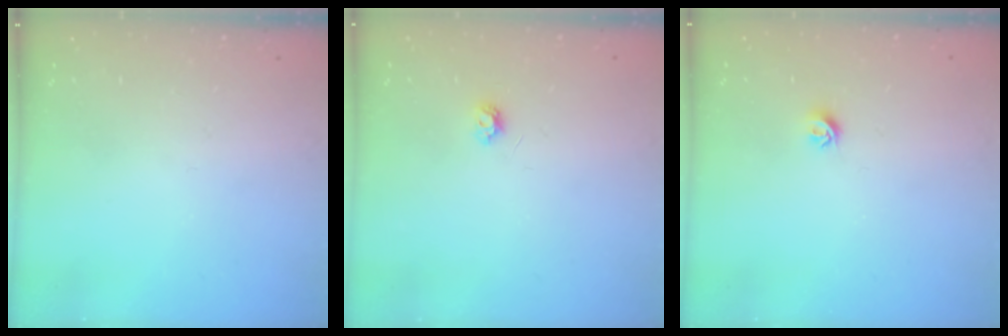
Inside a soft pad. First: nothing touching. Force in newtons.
{"total": 3.9, "press": 3.8, "slide": 0.6}
{"total": 5.3, "press": 5.2, "slide": 0.7}